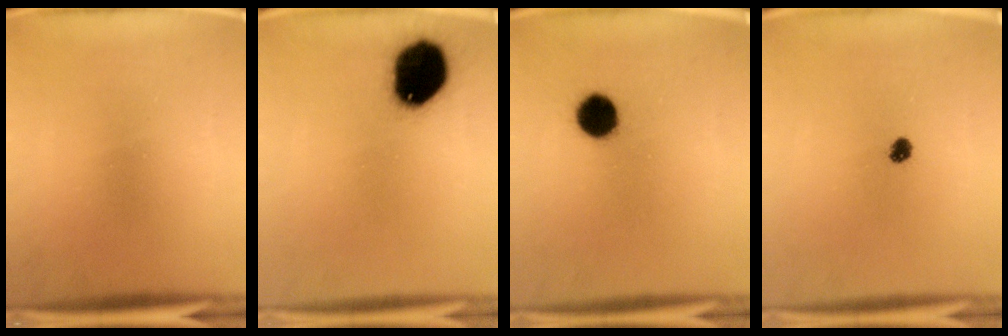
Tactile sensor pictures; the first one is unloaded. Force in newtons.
{"total": 16.3}
{"total": 7.0}
{"total": 1.9}